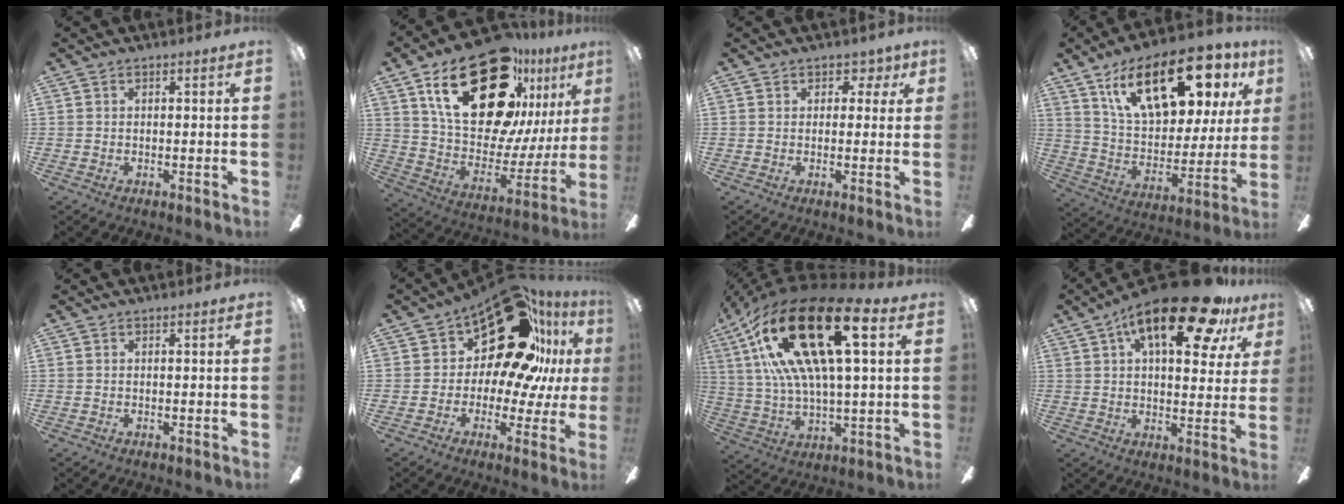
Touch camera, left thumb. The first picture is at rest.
{"total": 32.3, "force": [16.8, 16.7, 21.9], "torque": [-0.367, -0.102, 0.305]}
{"total": 3.5, "force": [1.7, 2.6, 1.4], "torque": [0.000, -0.004, 0.026]}
{"total": 23.6, "force": [13.2, 10.3, 16.7], "torque": [-0.266, -0.057, 0.227]}
{"total": 0.0}
{"total": 23.7, "force": [11.7, 12.7, 16.3], "torque": [-0.233, -0.074, 0.208]}
{"total": 31.3, "force": [11.8, 12.4, 26.2], "torque": [-0.508, -0.050, 0.191]}
{"total": 22.0, "force": [11.8, 8.2, 16.7], "torque": [-0.243, -0.048, 0.183]}